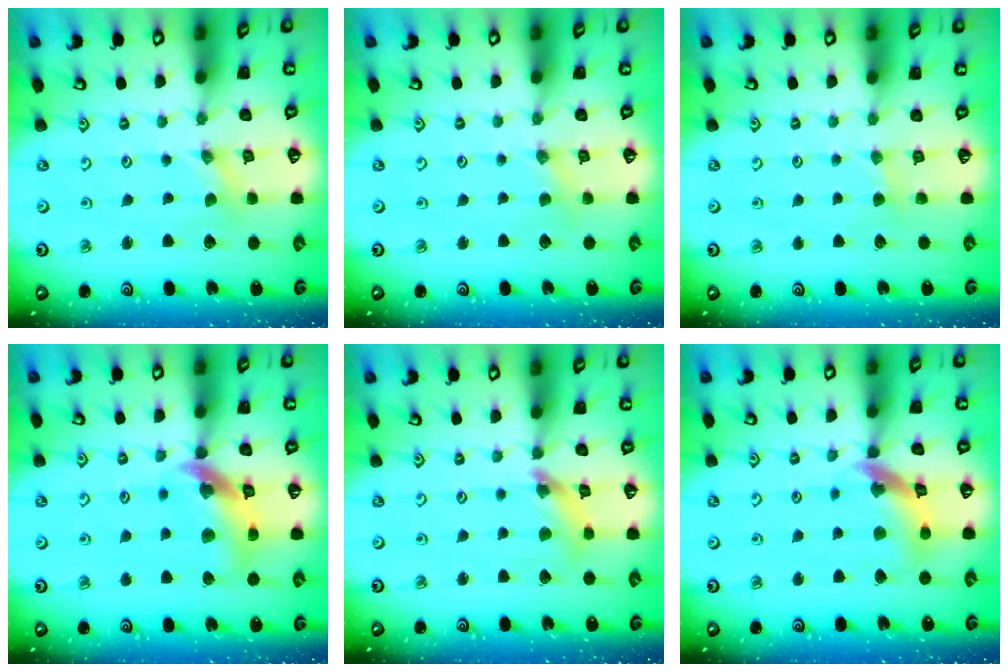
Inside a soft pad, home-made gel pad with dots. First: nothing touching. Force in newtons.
{"total": 2.0, "press": 2.0, "slide": 0.4}
{"total": 2.8, "press": 2.7, "slide": 0.4}
{"total": 12.4, "press": 12.2, "slide": 1.8}
{"total": 7.8, "press": 7.7, "slide": 0.9}
{"total": 13.5, "press": 13.4, "slide": 1.6}